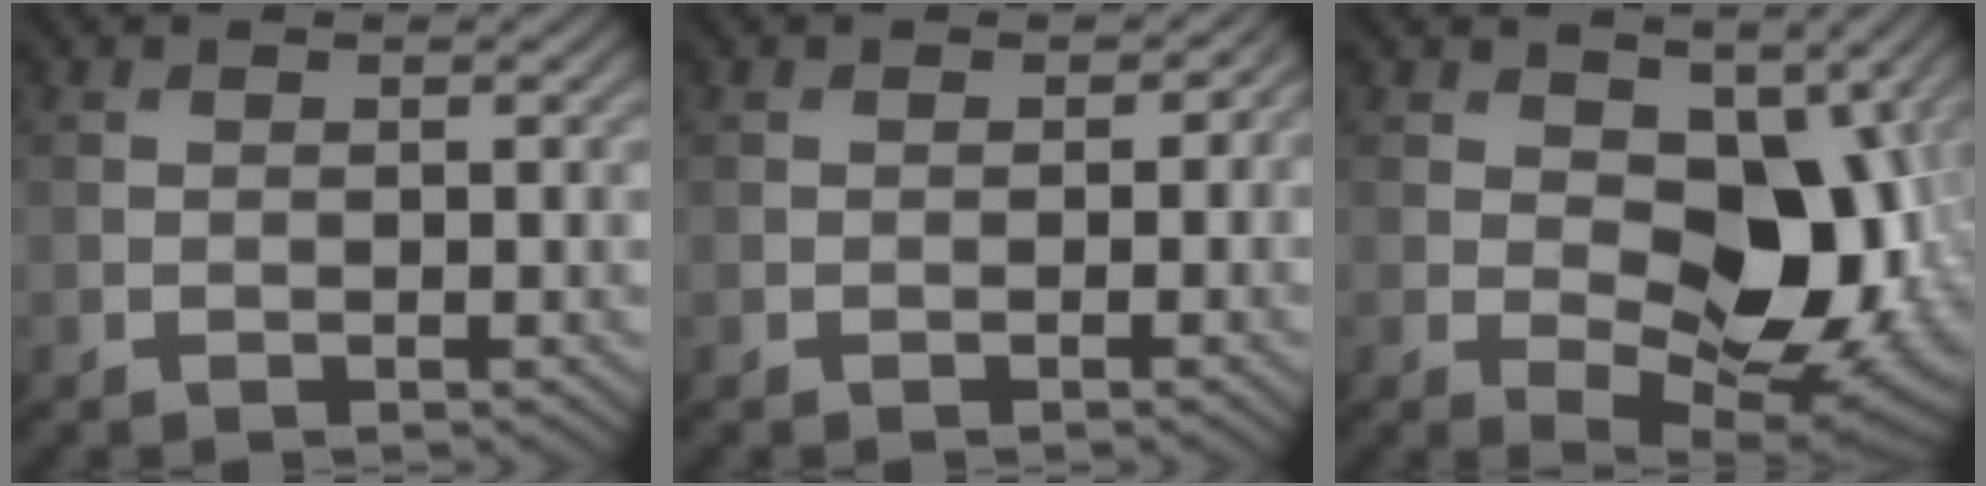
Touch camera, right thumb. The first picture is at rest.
{"total": 0.9, "force": [-0.2, 0.8, 0.2], "torque": [0.000, -0.008, -0.004]}
{"total": 13.0, "force": [1.0, 7.9, 10.3], "torque": [-0.142, -0.015, 0.020]}